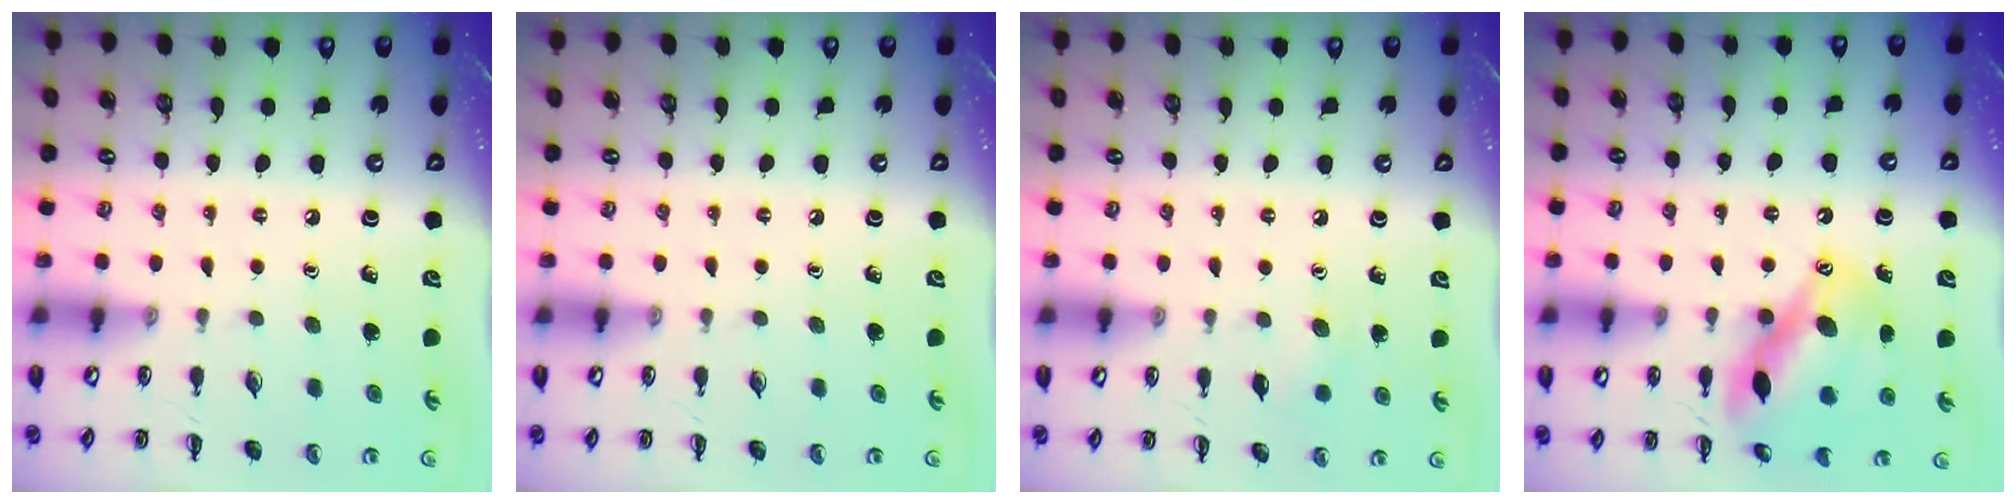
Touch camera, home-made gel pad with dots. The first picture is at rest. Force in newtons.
{"total": 0.0}
{"total": 5.2, "press": 5.0, "slide": 1.4}
{"total": 14.1, "press": 13.6, "slide": 3.7}